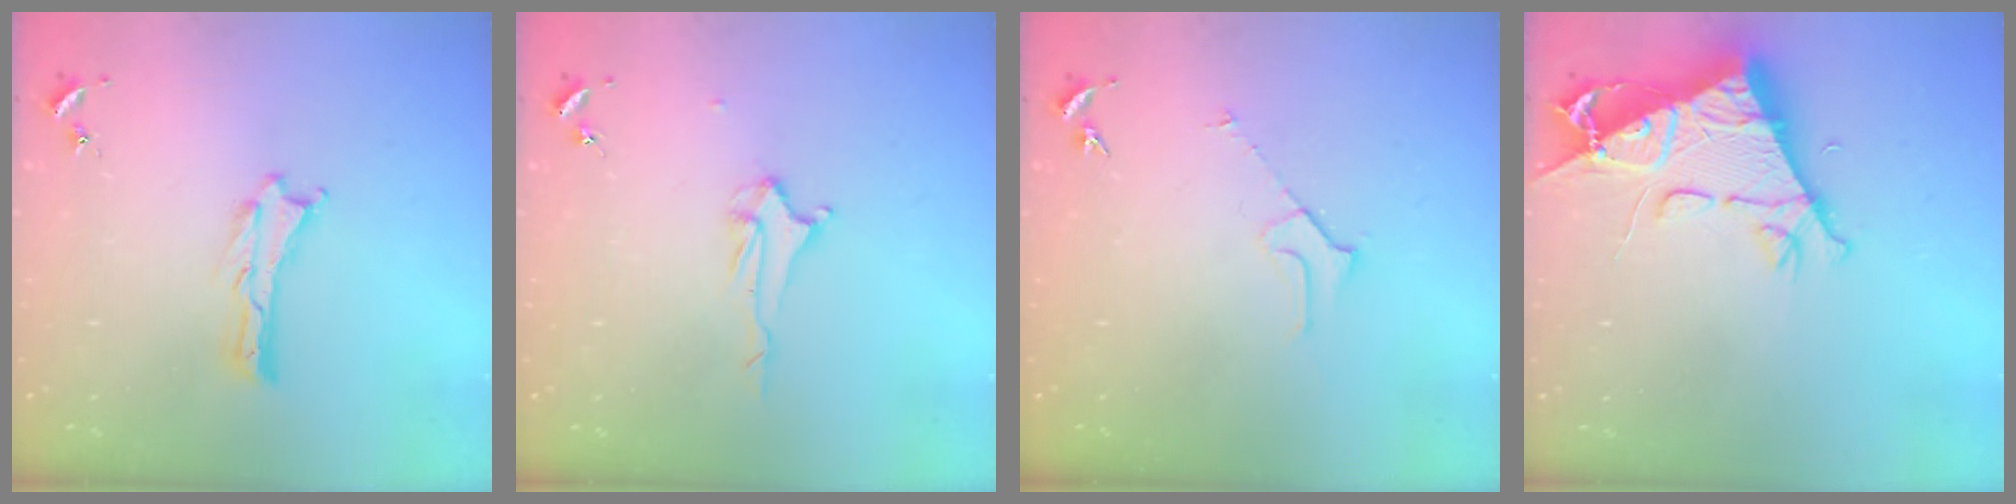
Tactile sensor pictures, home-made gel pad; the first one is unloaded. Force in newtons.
{"total": 2.2, "press": 2.2, "slide": 0.3}
{"total": 2.3, "press": 2.3, "slide": 0.2}
{"total": 10.1, "press": 10.0, "slide": 1.3}